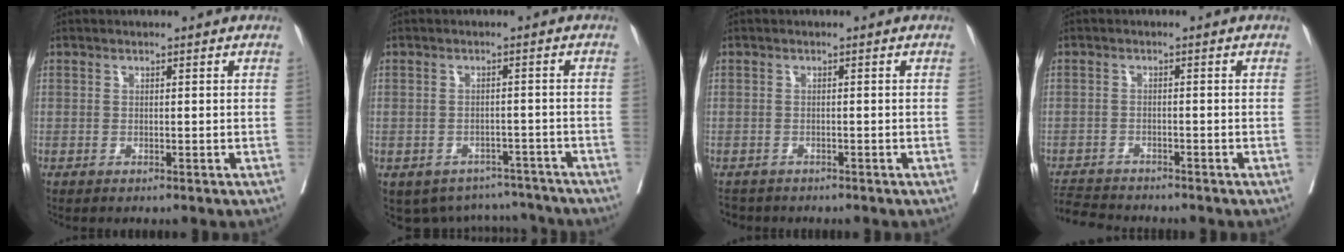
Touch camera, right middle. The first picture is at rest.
{"total": 7.7, "force": [-7.0, 3.4, 0.1], "torque": [0.011, 0.023, -0.081]}
{"total": 2.1, "force": [-2.0, 0.7, 0.2], "torque": [-0.003, -0.005, -0.032]}
{"total": 5.0, "force": [-4.9, 0.0, 0.8], "torque": [-0.008, -0.016, -0.085]}